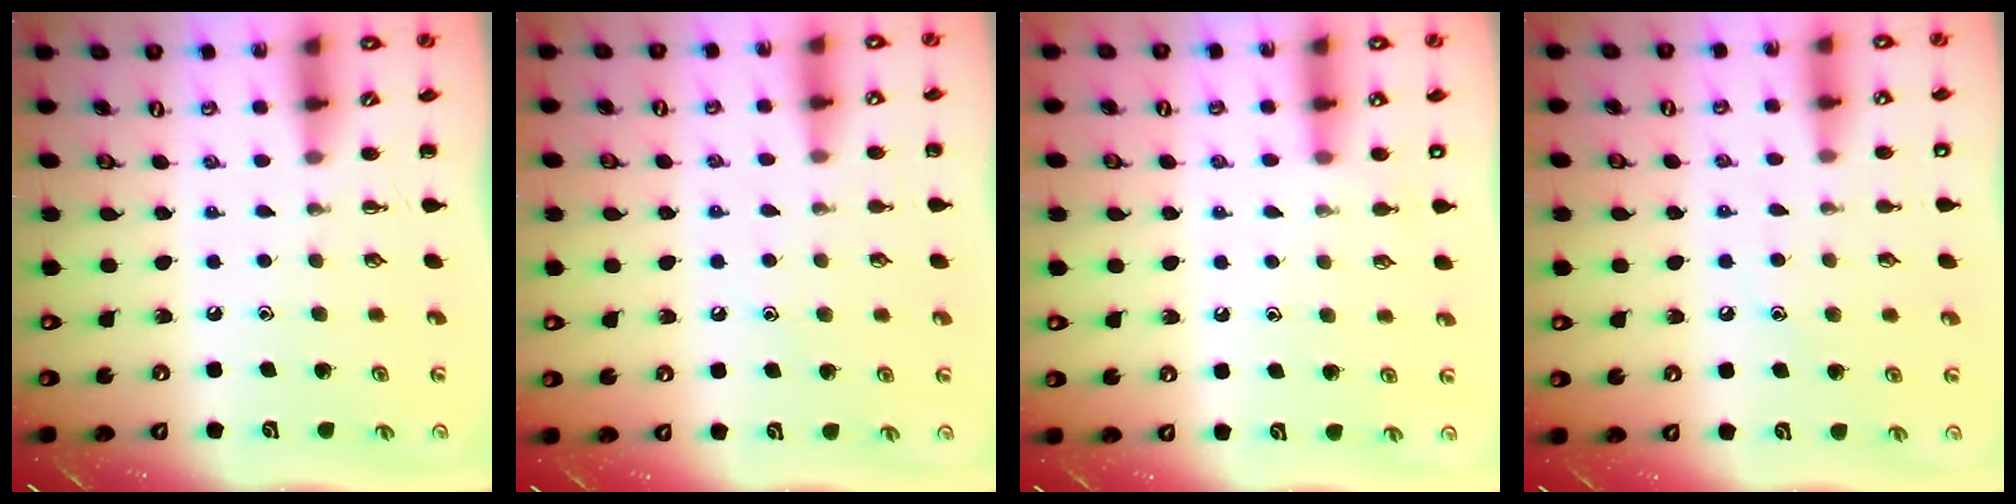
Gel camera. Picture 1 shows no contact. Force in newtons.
{"total": 7.5, "press": 7.3, "slide": 1.6}
{"total": 5.7, "press": 5.5, "slide": 1.4}
{"total": 7.7, "press": 7.5, "slide": 1.7}